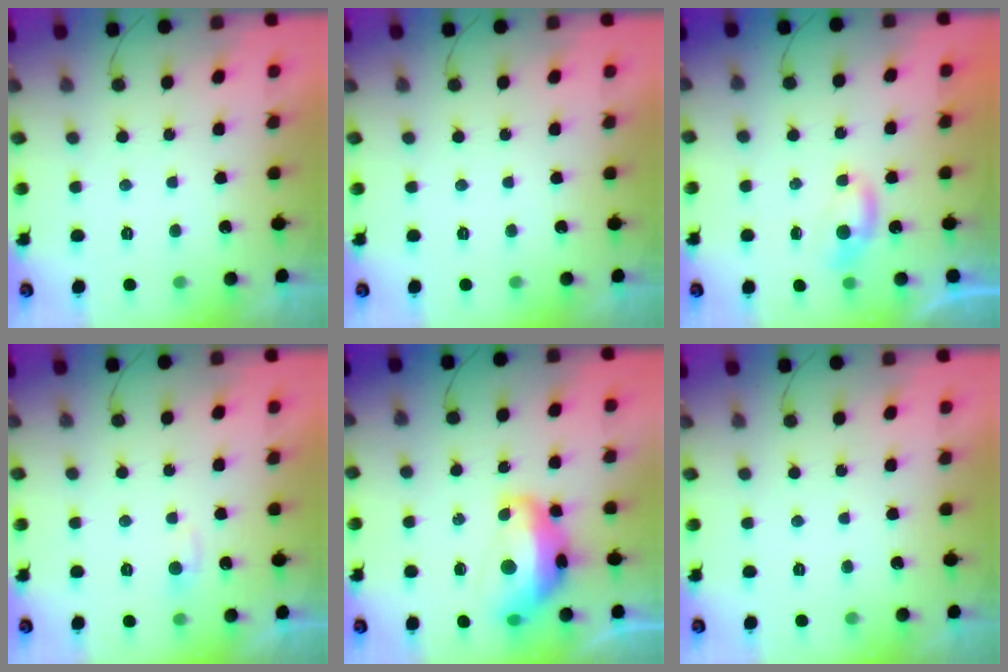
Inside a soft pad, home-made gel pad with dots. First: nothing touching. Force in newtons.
{"total": 0.0}
{"total": 4.5, "press": 4.5, "slide": 0.4}
{"total": 3.7, "press": 3.7, "slide": 0.4}
{"total": 14.1, "press": 14.0, "slide": 1.3}
{"total": 0.0}